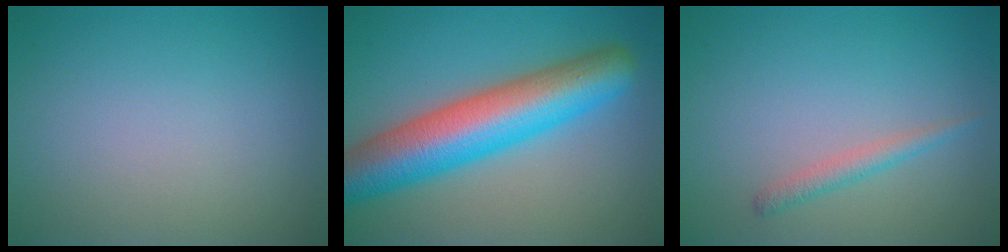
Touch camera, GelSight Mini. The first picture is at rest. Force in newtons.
{"total": 10.1, "press": 10.0, "slide": 0.2}
{"total": 1.5, "press": 1.5, "slide": 0.1}